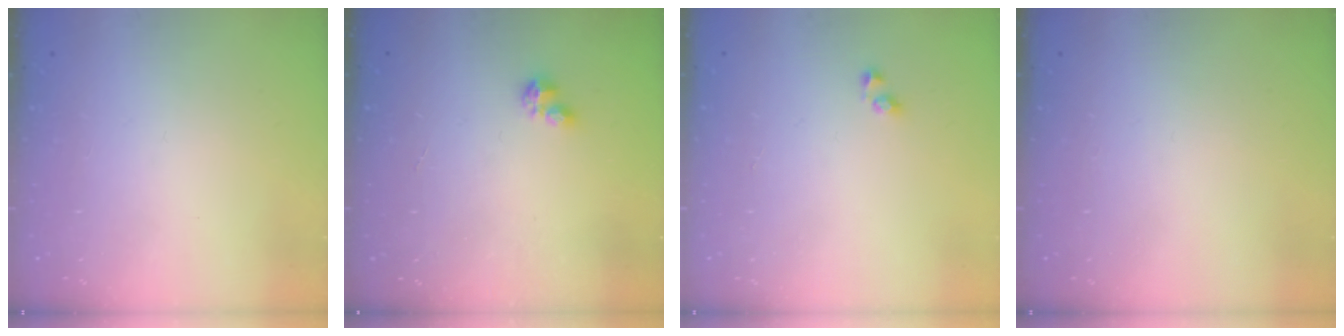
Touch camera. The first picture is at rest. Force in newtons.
{"total": 1.0, "press": 1.0, "slide": 0.1}
{"total": 2.4, "press": 2.0, "slide": 1.3}
{"total": 0.0}